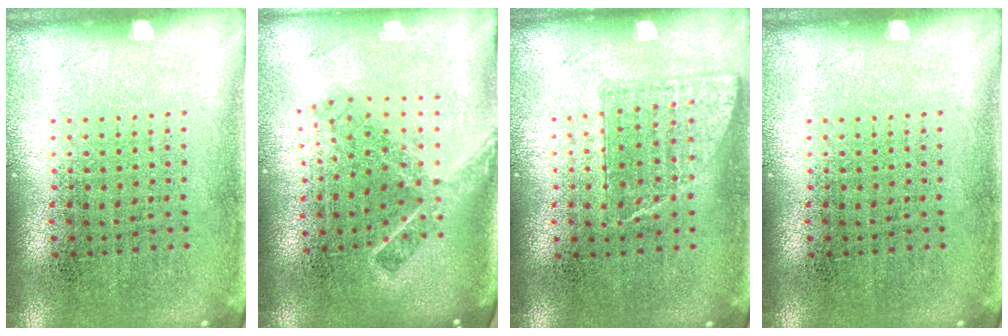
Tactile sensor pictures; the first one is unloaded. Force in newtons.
{"total": 2.1, "press": 1.5, "slide": 1.5}
{"total": 0.7, "press": 0.6, "slide": 0.3}
{"total": 0.0}